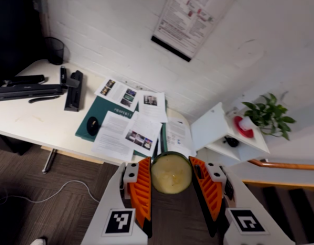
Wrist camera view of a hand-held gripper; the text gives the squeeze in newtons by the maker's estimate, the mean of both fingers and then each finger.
{"total": 9.5, "left": 9.8, "right": 9.3}